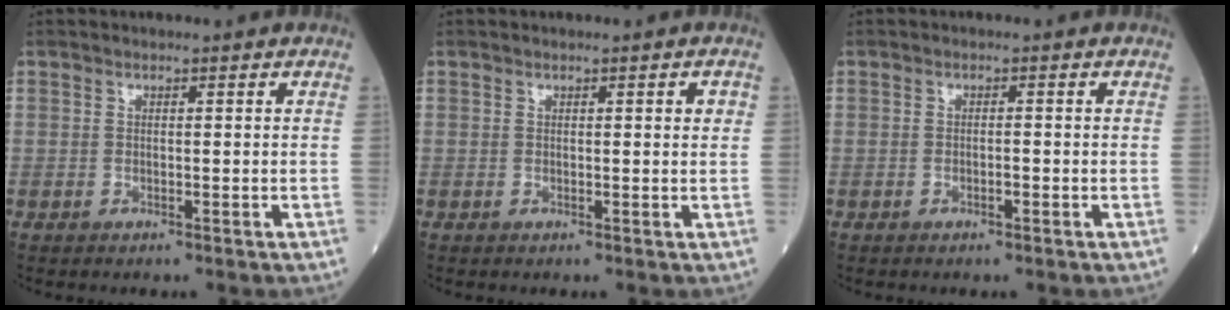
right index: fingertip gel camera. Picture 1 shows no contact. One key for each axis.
{"total": 1.4, "fx": 0.5, "fy": 0.2, "fz": 1.3, "tx": -0.018, "ty": 0.000, "tz": 0.005}
{"total": 0.8, "fx": -0.3, "fy": 0.2, "fz": 0.7, "tx": -0.014, "ty": 0.002, "tz": -0.002}